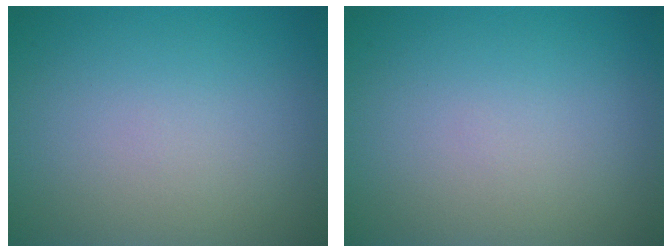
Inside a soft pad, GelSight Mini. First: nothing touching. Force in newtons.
{"total": 0.0}